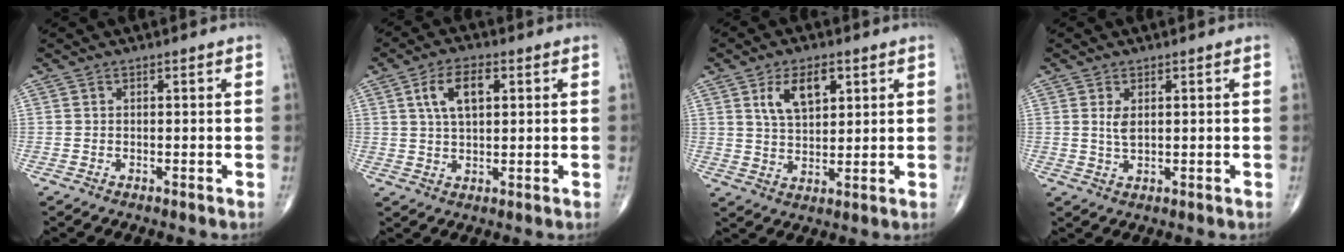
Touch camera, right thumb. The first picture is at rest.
{"total": 7.6, "force": [2.4, 3.8, 6.1], "torque": [-0.109, 0.003, 0.044]}
{"total": 8.3, "force": [3.5, 4.4, 6.2], "torque": [-0.092, -0.013, 0.067]}
{"total": 2.7, "force": [0.7, 1.4, 2.3], "torque": [-0.043, -0.006, 0.018]}